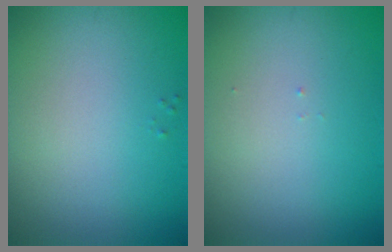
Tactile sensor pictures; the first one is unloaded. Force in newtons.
{"total": 0.0}